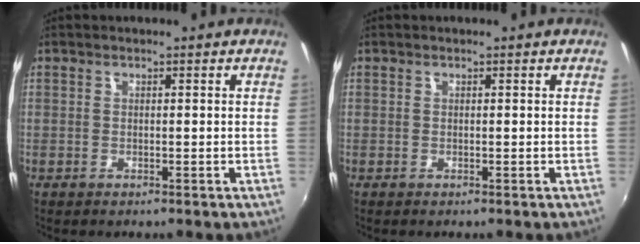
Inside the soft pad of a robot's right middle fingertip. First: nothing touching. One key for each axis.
{"total": 0.0}